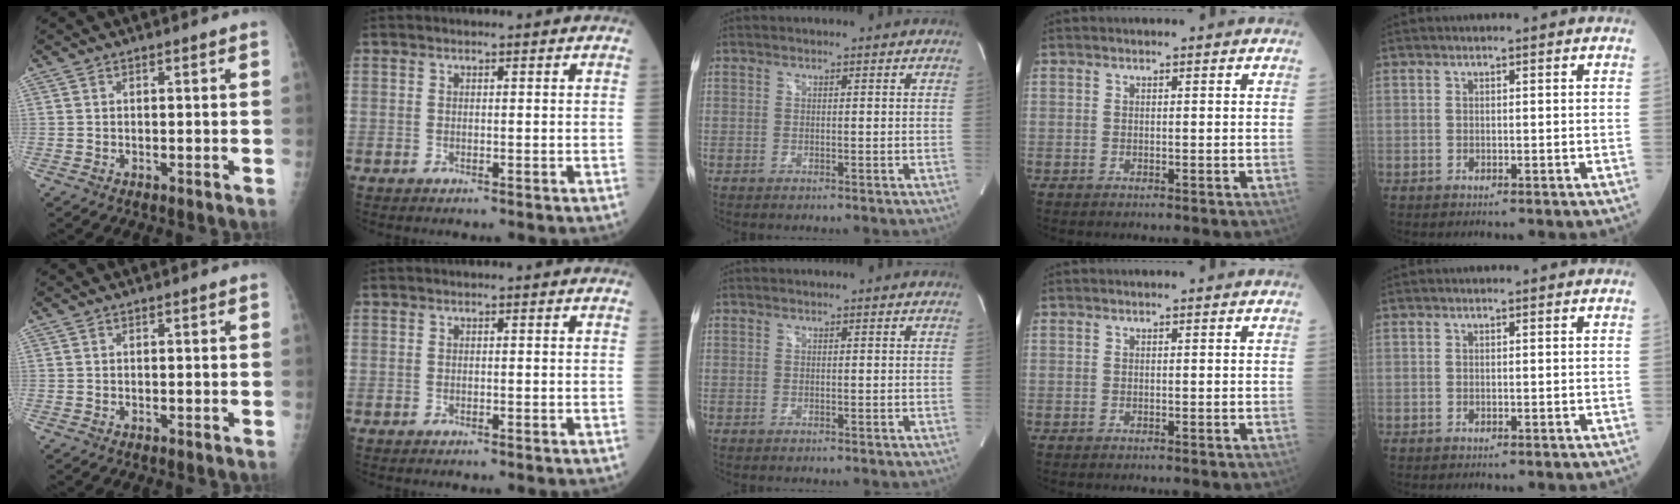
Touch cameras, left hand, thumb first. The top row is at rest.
{}